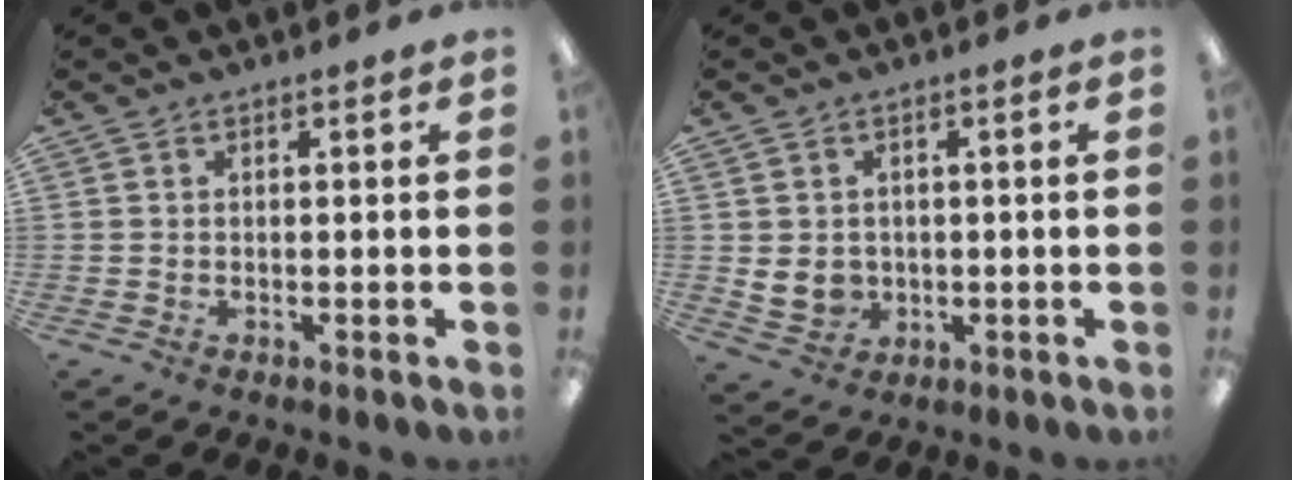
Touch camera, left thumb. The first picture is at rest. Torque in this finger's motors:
{"motor_torque": [-0.18, 0.22, 0.03, -0.17, 0.01]}